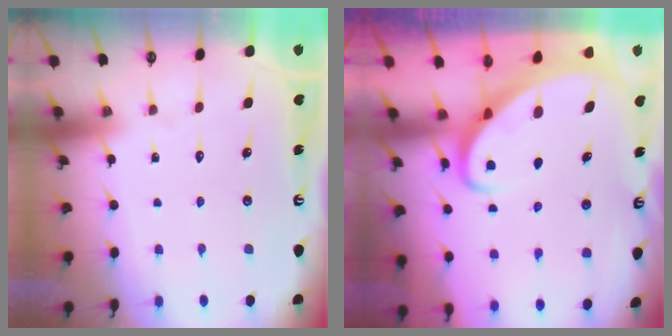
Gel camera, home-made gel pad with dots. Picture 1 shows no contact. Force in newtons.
{"total": 3.6, "press": 3.5, "slide": 0.4}